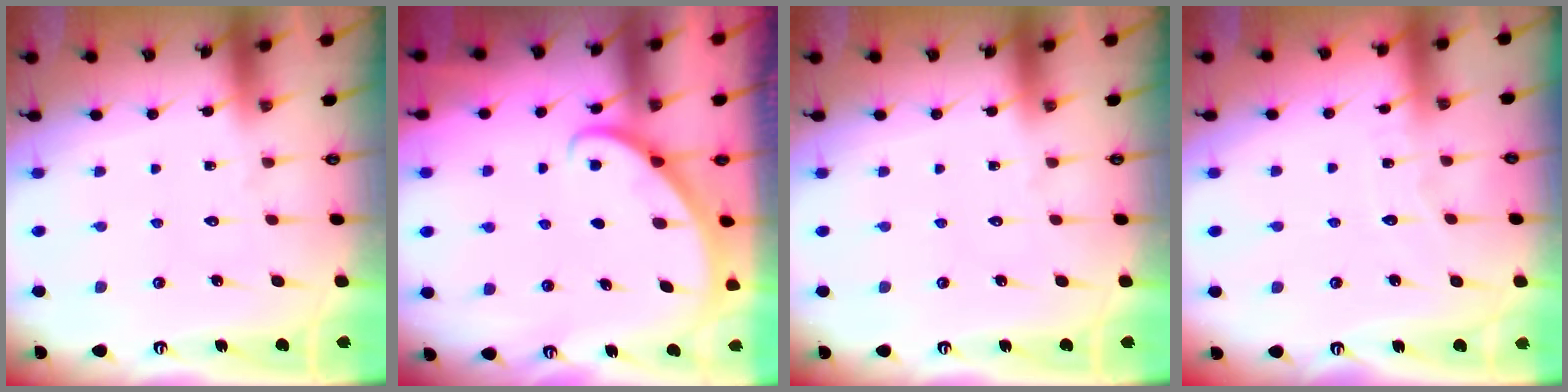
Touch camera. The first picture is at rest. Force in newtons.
{"total": 3.7, "press": 3.7, "slide": 0.1}
{"total": 0.0}
{"total": 3.4, "press": 3.4, "slide": 0.2}